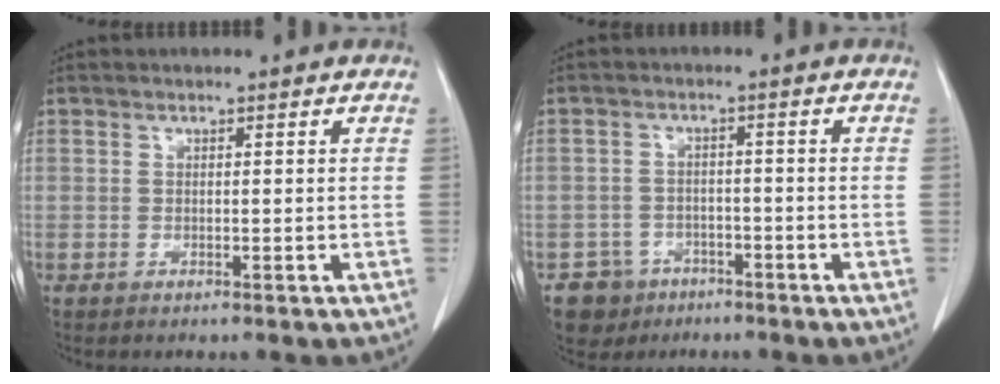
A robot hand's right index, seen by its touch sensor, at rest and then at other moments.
{"total": 5.8, "force": [-3.5, 4.6, 0.4], "torque": [-0.005, 0.009, -0.051]}